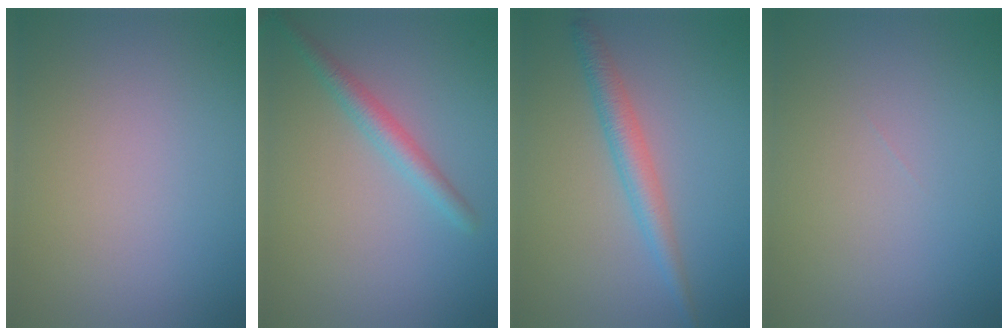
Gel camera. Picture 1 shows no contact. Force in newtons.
{"total": 2.2, "press": 2.2, "slide": 0.0}
{"total": 2.8, "press": 2.8, "slide": 0.1}
{"total": 0.0}